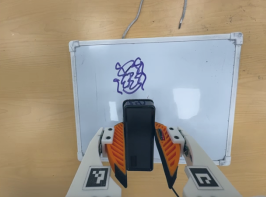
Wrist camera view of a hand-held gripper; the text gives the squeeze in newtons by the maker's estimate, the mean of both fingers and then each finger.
{"total": 5.2, "left": 4.0, "right": 6.3}